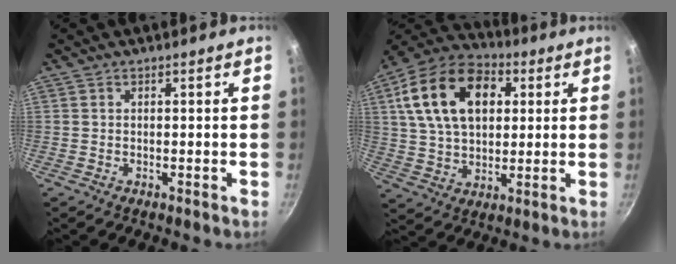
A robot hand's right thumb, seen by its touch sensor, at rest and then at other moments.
{"total": 19.7, "force": [5.6, 12.8, 13.9], "torque": [-0.226, 0.010, 0.089]}